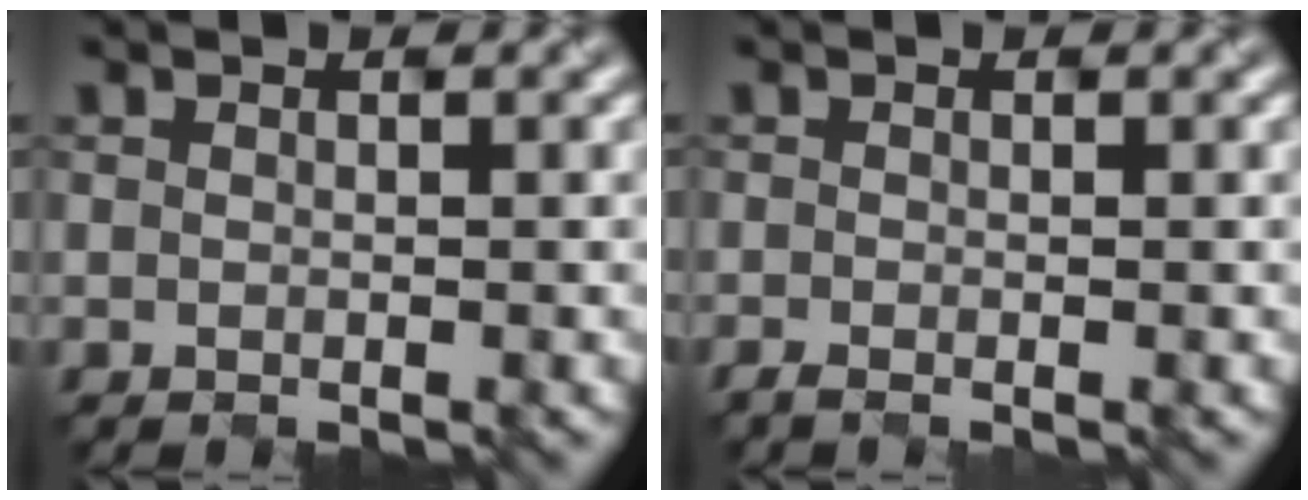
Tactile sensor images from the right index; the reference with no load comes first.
{"total": 0.5, "force": [-0.4, -0.1, 0.4], "torque": [-0.007, 0.006, -0.006]}